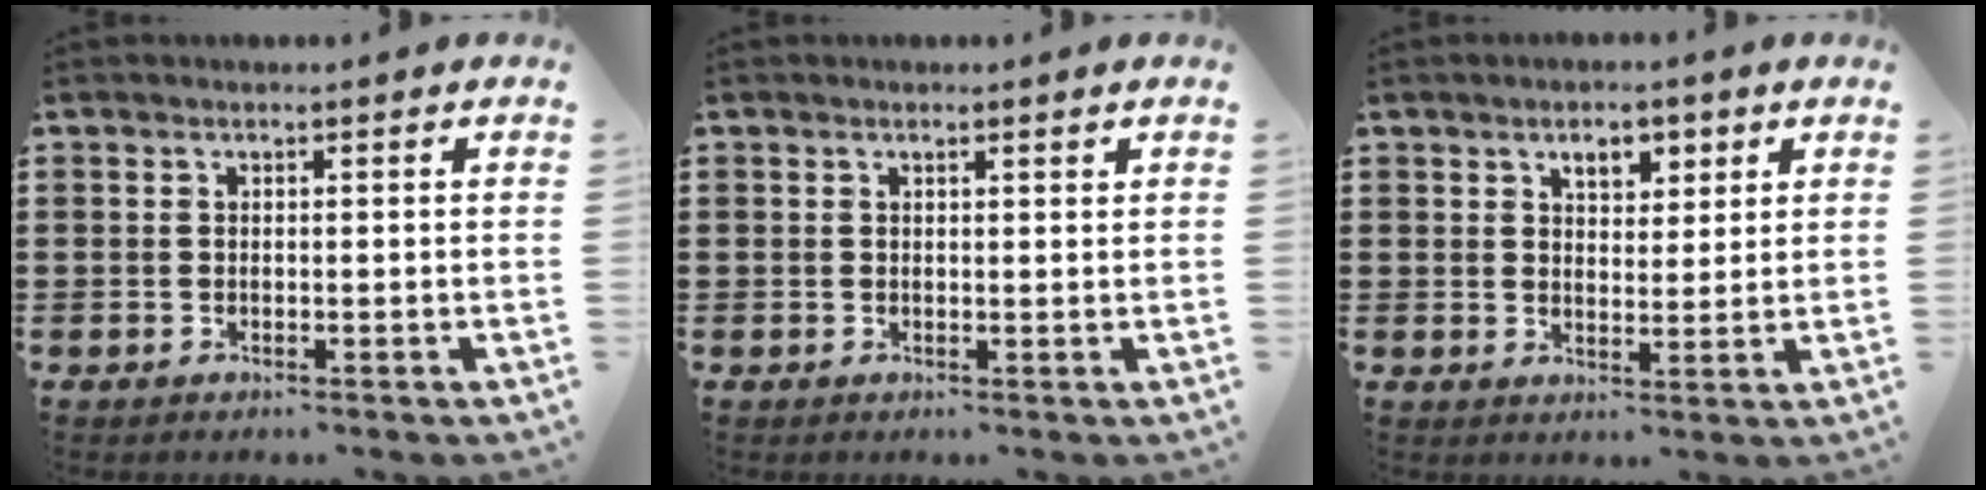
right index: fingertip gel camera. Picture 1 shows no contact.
{"total": 0.6, "force": [0.4, 0.1, 0.5], "torque": [-0.009, 0.001, 0.008]}
{"total": 3.9, "force": [2.3, 2.3, 2.2], "torque": [-0.031, 0.001, 0.034]}